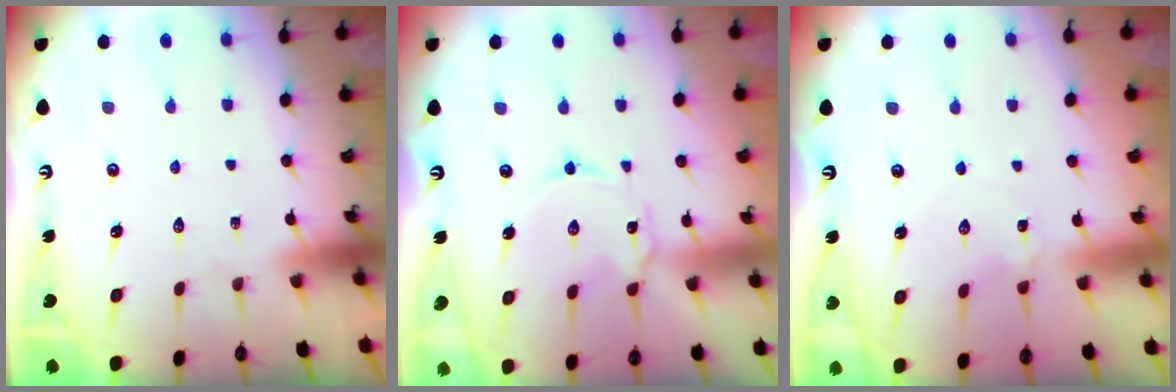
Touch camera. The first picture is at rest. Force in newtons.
{"total": 3.3, "press": 3.3, "slide": 0.3}
{"total": 2.3, "press": 2.3, "slide": 0.3}